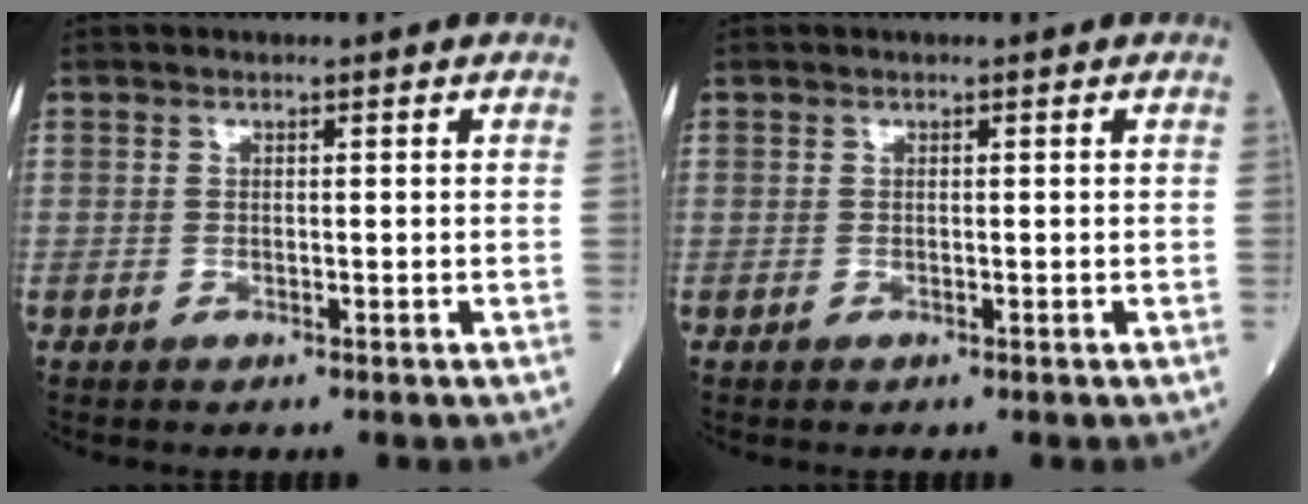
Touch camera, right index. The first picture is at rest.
{"total": 0.0}